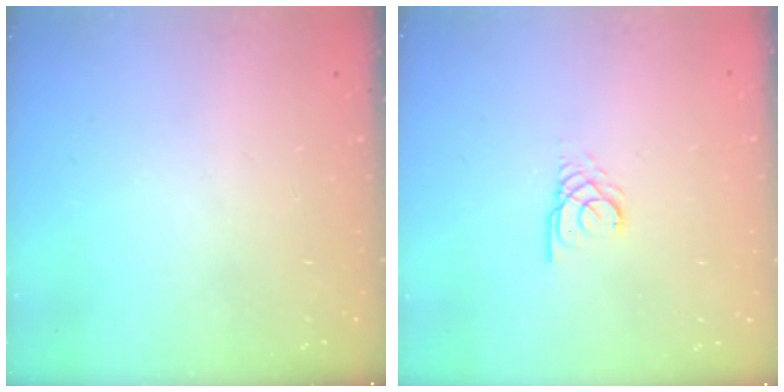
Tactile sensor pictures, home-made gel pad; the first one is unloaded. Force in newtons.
{"total": 2.2, "press": 2.2, "slide": 0.2}